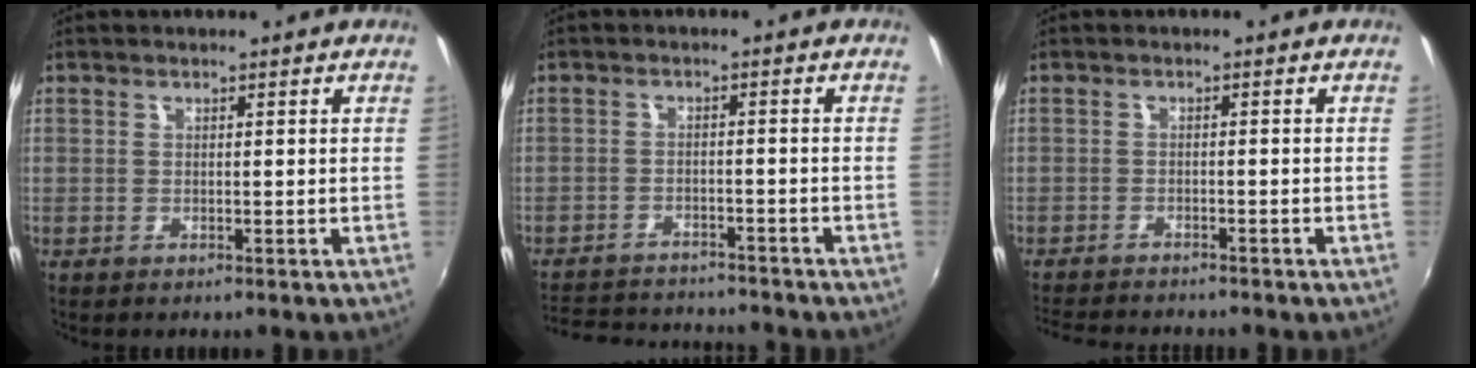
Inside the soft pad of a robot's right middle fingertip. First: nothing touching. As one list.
[{"total": 13.6, "force": [-12.4, 3.2, 4.5], "torque": [-0.109, -0.002, -0.184]}, {"total": 7.8, "force": [-7.2, 1.2, 2.8], "torque": [-0.073, -0.017, -0.115]}]